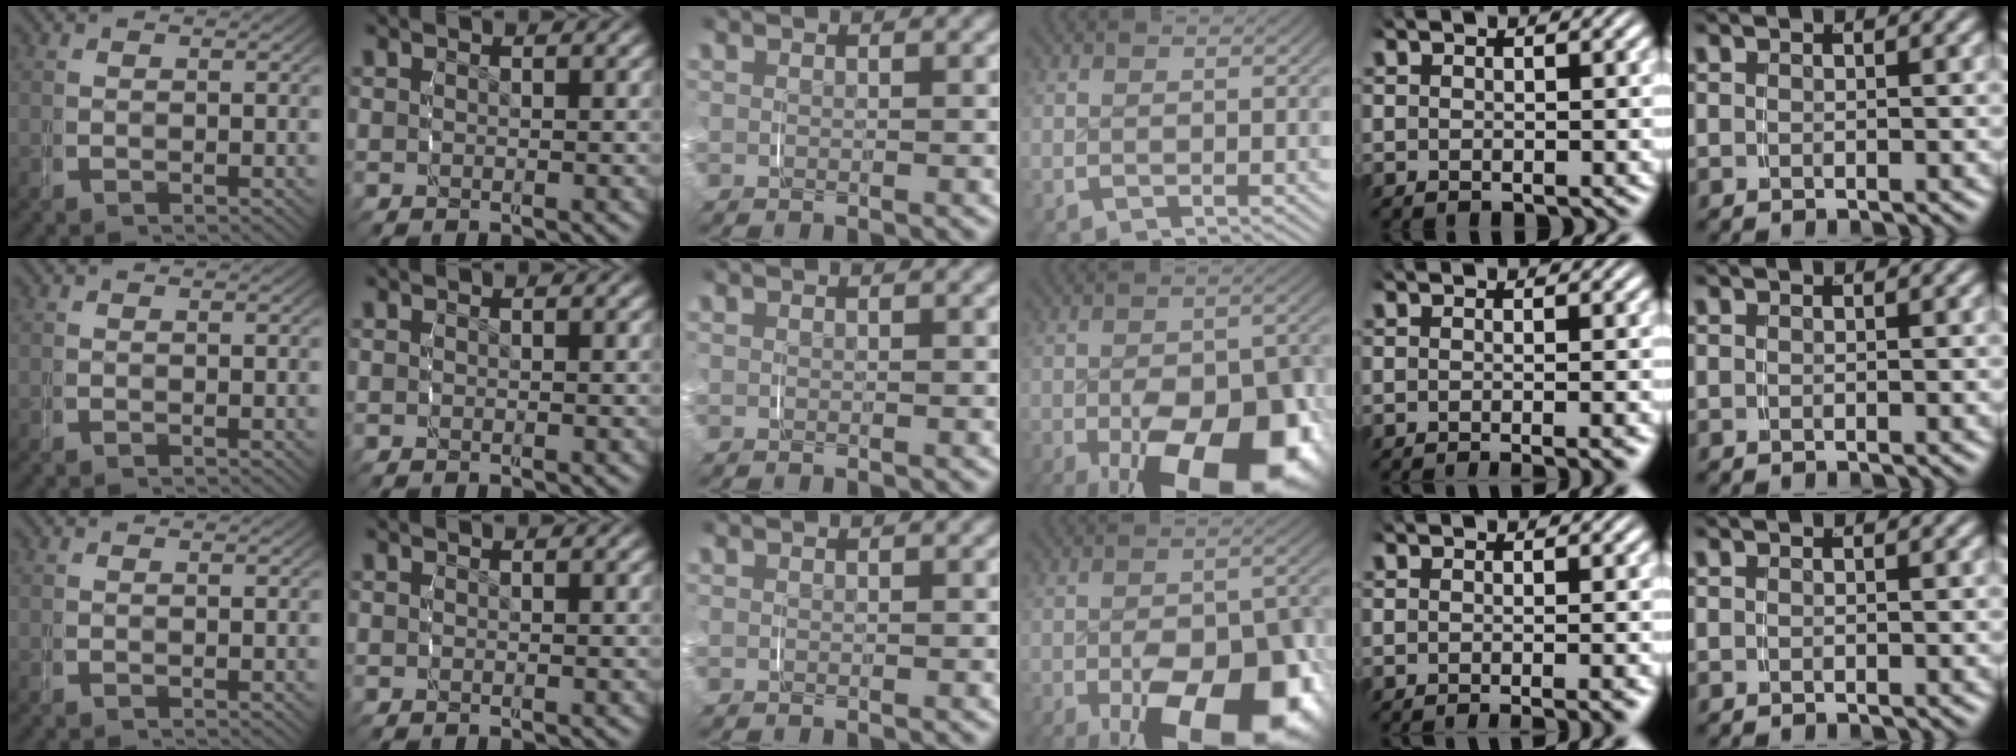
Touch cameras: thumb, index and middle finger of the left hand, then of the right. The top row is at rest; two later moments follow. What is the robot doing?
{"motion": "grasp_and_lifting", "object": "key"}